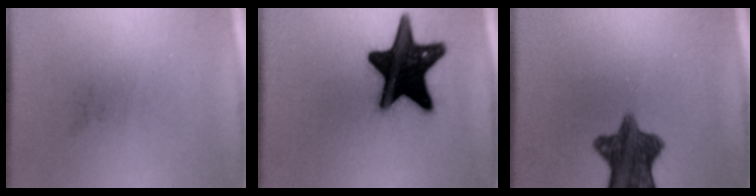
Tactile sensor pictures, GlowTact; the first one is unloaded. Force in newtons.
{"total": 19.1}
{"total": 10.1}